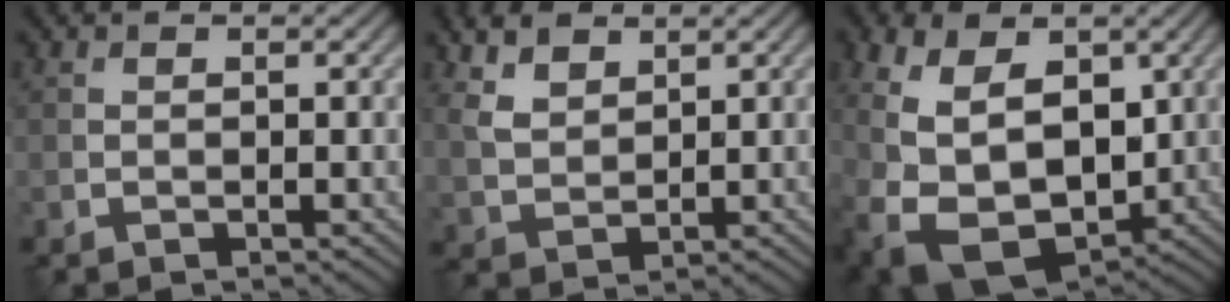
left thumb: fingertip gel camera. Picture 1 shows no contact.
{"total": 4.6, "force": [2.9, 2.5, 2.6], "torque": [-0.068, 0.001, 0.066]}
{"total": 14.6, "force": [0.0, 10.1, 10.6], "torque": [-0.214, -0.016, 0.034]}